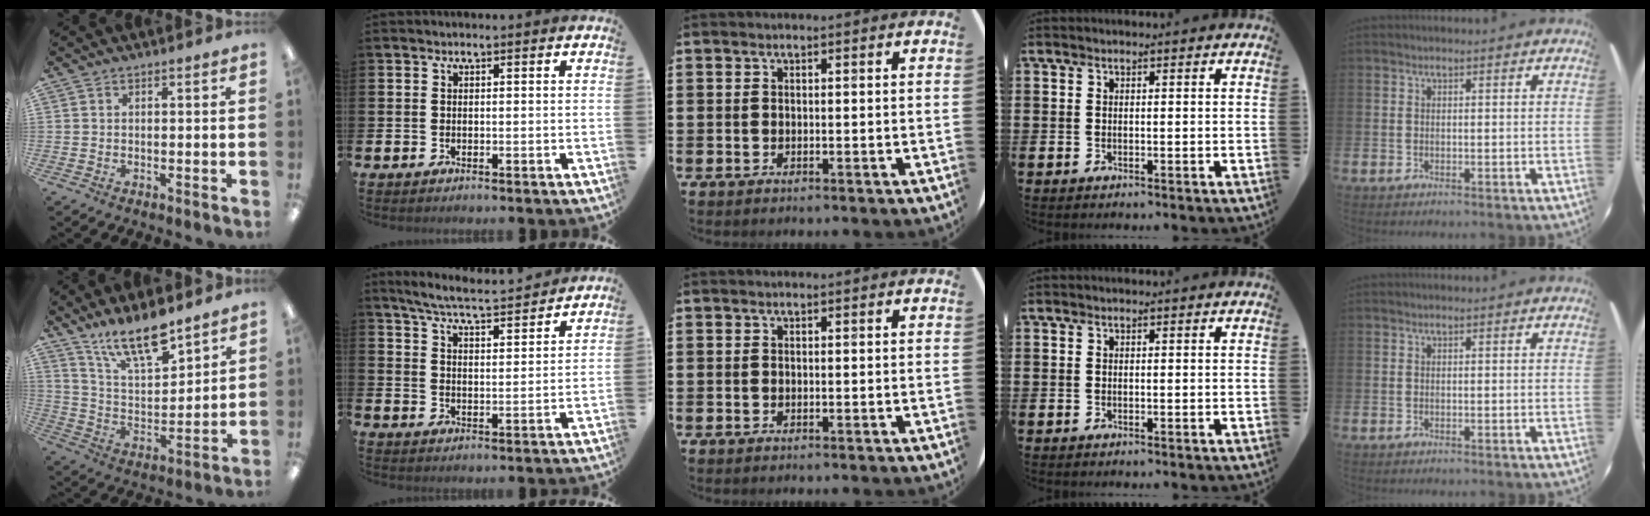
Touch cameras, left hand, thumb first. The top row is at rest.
{"thumb": {"total": 14.6, "force": [11.5, 4.5, 7.7], "torque": [-0.138, -0.069, 0.203]}, "index": {"total": 5.7, "force": [5.4, 0.2, 1.7], "torque": [-0.057, -0.038, 0.093]}}